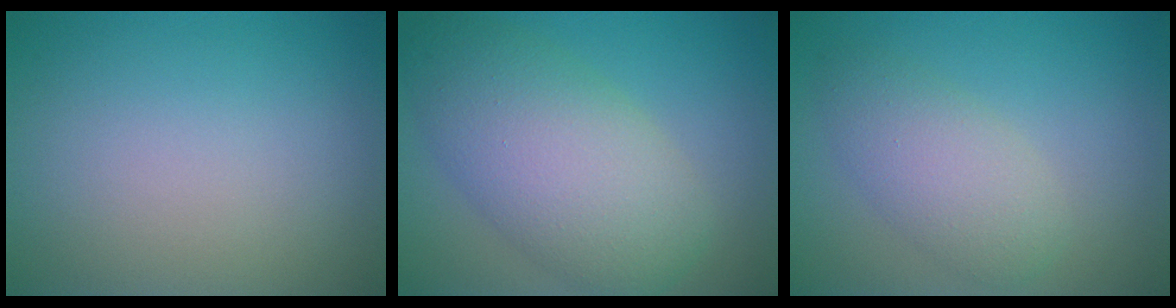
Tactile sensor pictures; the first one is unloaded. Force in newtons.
{"total": 8.5, "press": 8.5, "slide": 0.3}
{"total": 3.7, "press": 3.7, "slide": 0.2}